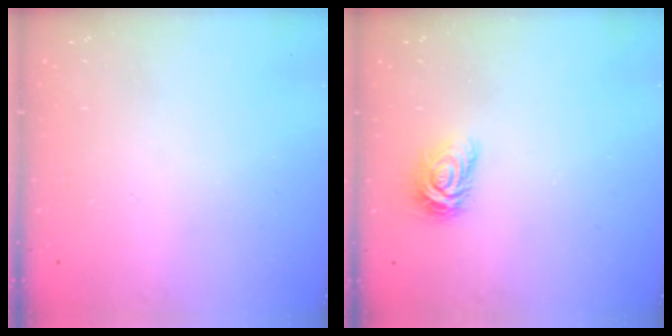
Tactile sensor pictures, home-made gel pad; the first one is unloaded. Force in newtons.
{"total": 6.8, "press": 6.8, "slide": 0.2}